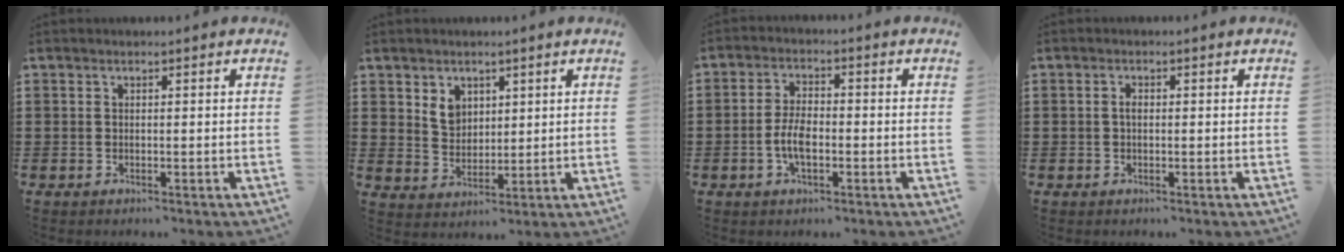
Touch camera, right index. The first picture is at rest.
{"total": 4.2, "force": [2.2, 3.2, 1.6], "torque": [-0.035, 0.007, 0.039]}
{"total": 4.9, "force": [-1.2, 2.1, 4.3], "torque": [-0.099, -0.003, -0.025]}
{"total": 1.3, "force": [0.0, 0.6, 1.1], "torque": [-0.022, 0.002, -0.002]}